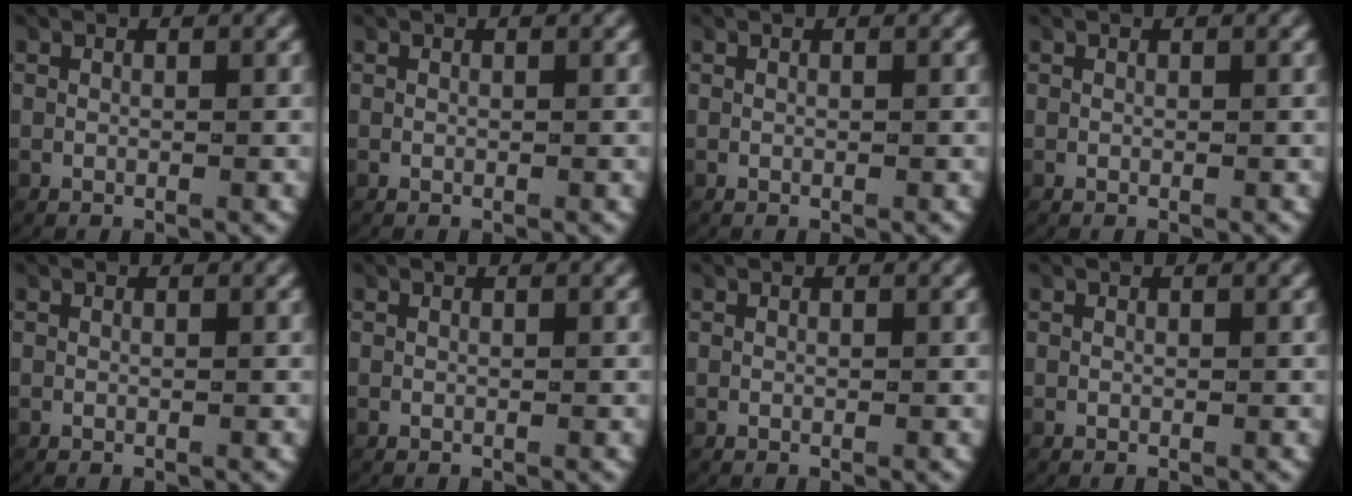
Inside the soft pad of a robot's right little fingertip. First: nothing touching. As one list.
[{"total": 0.0}, {"total": 0.0}, {"total": 0.0}, {"total": 0.0}, {"total": 0.0}, {"total": 0.6, "force": [0.0, -0.6, -0.3], "torque": [0.002, -0.006, 0.006]}, {"total": 0.0}]